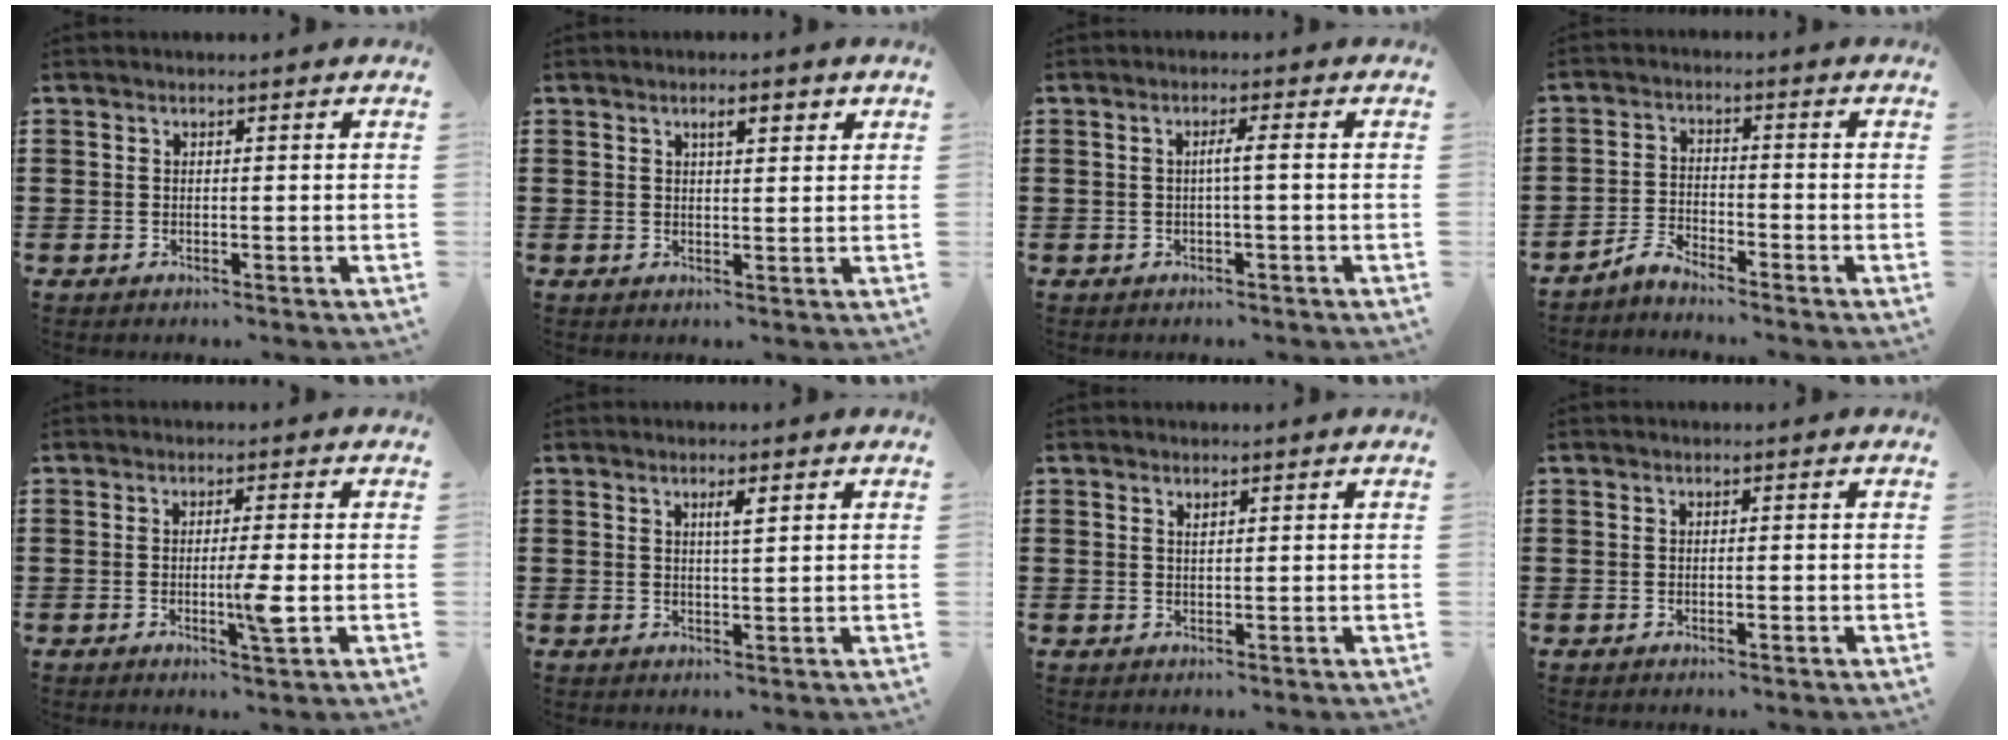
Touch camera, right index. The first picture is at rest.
{"total": 2.5, "force": [1.1, 0.6, 2.1], "torque": [-0.036, 0.003, 0.015]}
{"total": 2.1, "force": [-0.3, -0.4, 2.0], "torque": [-0.036, -0.003, -0.010]}
{"total": 3.1, "force": [-3.1, 0.0, 0.2], "torque": [-0.018, 0.003, -0.067]}
{"total": 4.4, "force": [-1.0, -0.1, 4.3], "torque": [-0.079, -0.015, -0.021]}
{"total": 1.9, "force": [0.7, 0.2, 1.8], "torque": [-0.036, 0.002, 0.009]}
{"total": 0.7, "force": [0.4, 0.3, 0.5], "torque": [-0.011, 0.001, 0.008]}
{"total": 0.7, "force": [-0.3, 0.2, 0.6], "torque": [-0.011, -0.005, -0.005]}